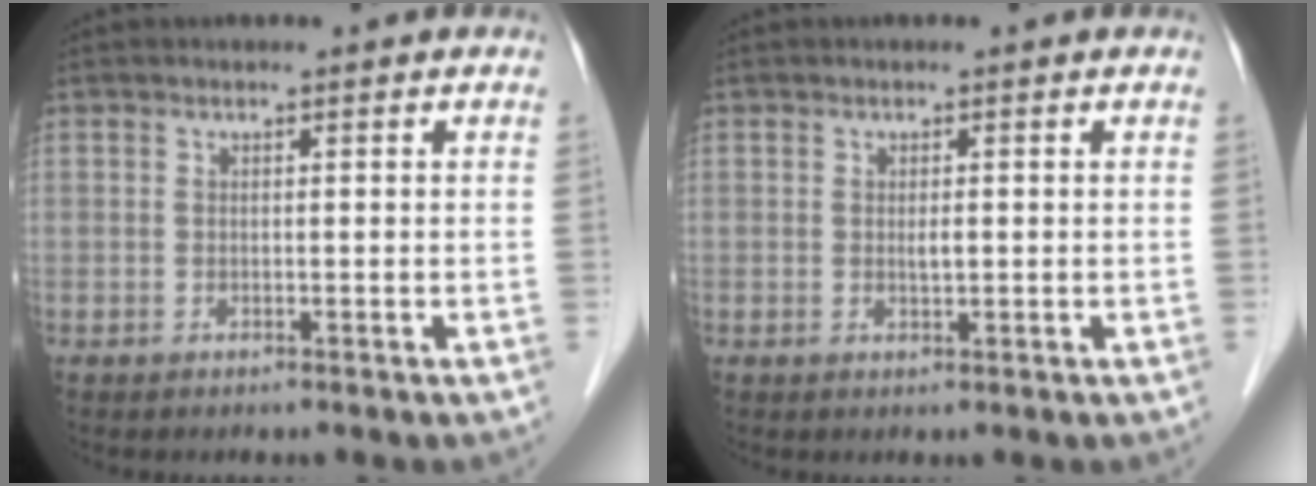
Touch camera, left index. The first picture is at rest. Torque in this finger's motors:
{"motor_torque": [0.00, 0.08, 0.03, 0.00]}